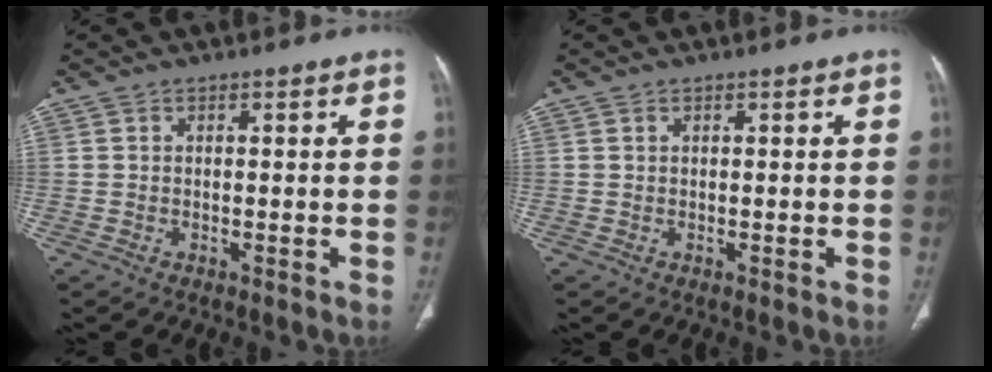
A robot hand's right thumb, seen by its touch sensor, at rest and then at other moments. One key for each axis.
{"total": 0.0}